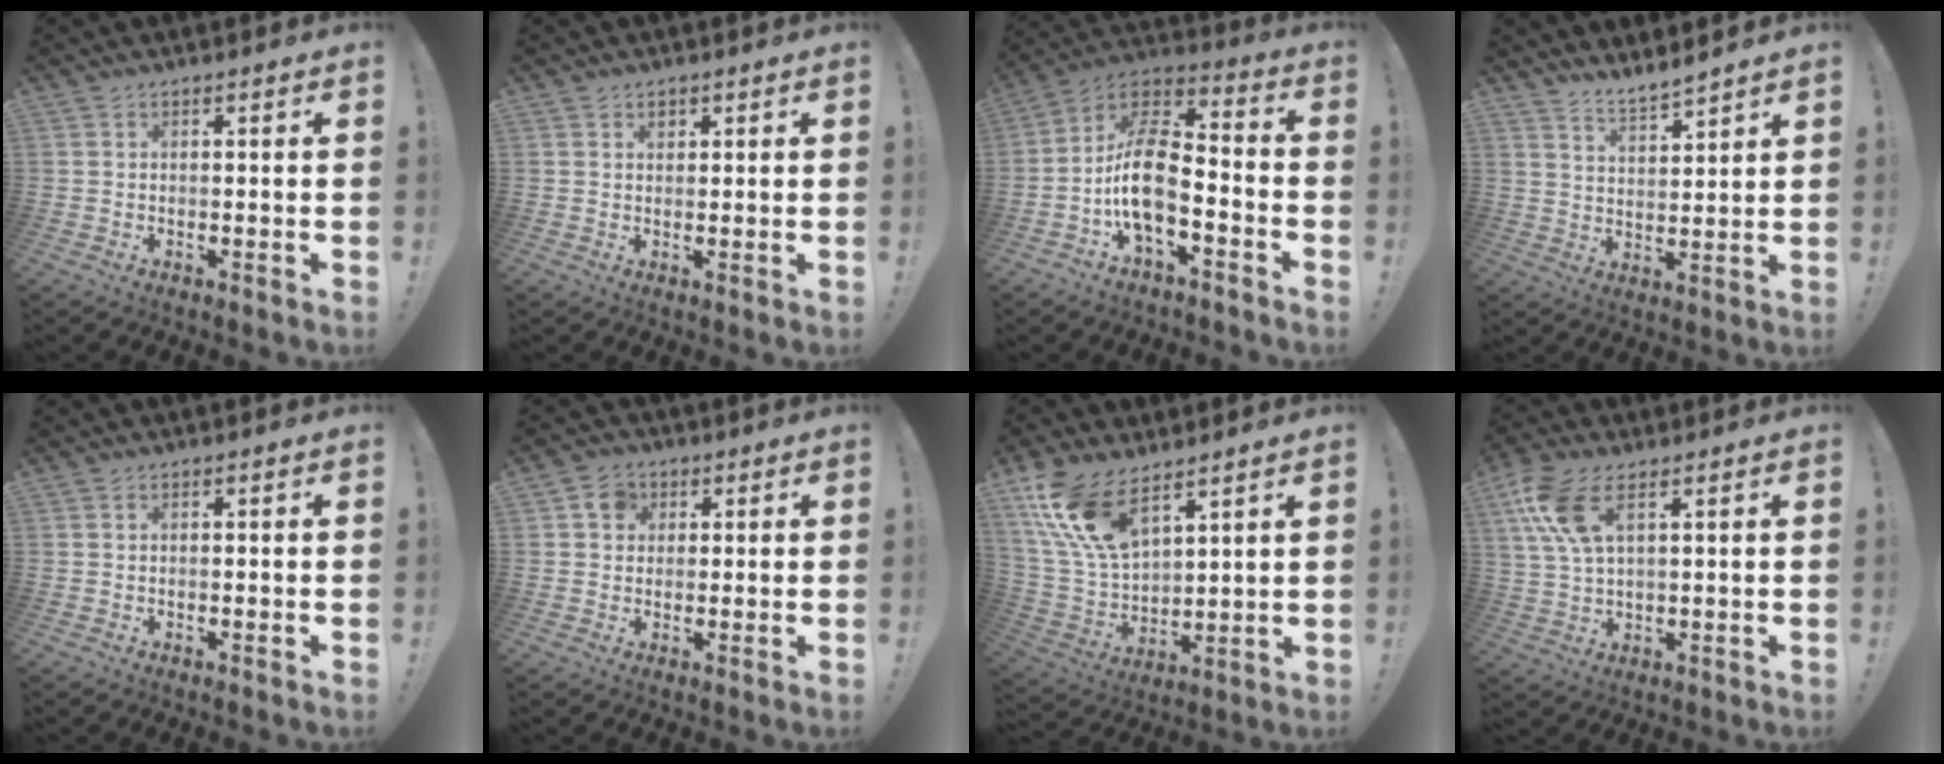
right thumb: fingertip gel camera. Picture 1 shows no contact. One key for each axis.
{"total": 1.5, "fx": 0.9, "fy": 1.1, "fz": 0.4, "tx": 0.005, "ty": -0.004, "tz": 0.013}
{"total": 14.1, "fx": -4.8, "fy": 6.8, "fz": 11.4, "tx": -0.235, "ty": 0.020, "tz": -0.082}
{"total": 5.4, "fx": 5.2, "fy": 0.4, "fz": 1.5, "tx": -0.030, "ty": -0.042, "tz": 0.095}
{"total": 0.0}
{"total": 5.5, "fx": 1.9, "fy": 4.6, "fz": 2.3, "tx": -0.038, "ty": 0.006, "tz": 0.036}
{"total": 16.0, "fx": 10.5, "fy": 7.4, "fz": 9.6, "tx": -0.213, "ty": -0.060, "tz": 0.199}
{"total": 10.7, "fx": 5.1, "fy": 4.8, "fz": 8.0, "tx": -0.159, "ty": -0.014, "tz": 0.096}